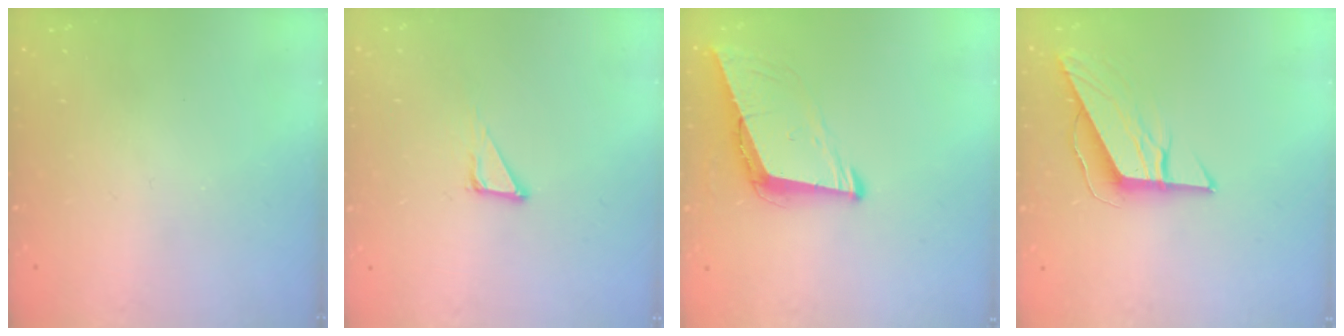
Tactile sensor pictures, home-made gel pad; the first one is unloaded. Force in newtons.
{"total": 4.4, "press": 4.4, "slide": 0.1}
{"total": 8.3, "press": 7.8, "slide": 3.1}
{"total": 9.1, "press": 9.1, "slide": 0.7}